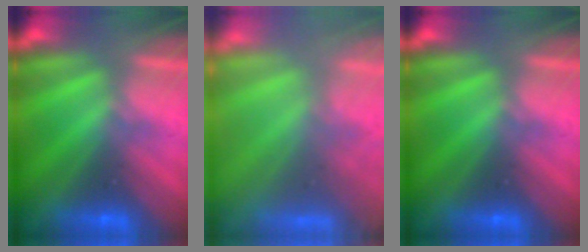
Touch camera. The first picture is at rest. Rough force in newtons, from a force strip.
{"total": 7.4}
{"total": 0.0}